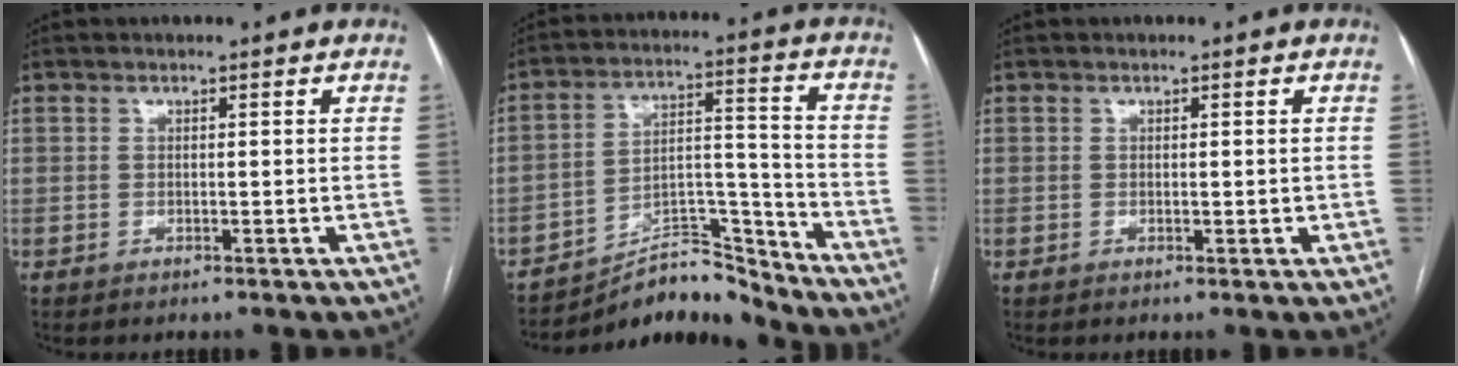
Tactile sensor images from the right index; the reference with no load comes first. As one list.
[{"total": 10.1, "force": [-9.9, 1.8, 1.2], "torque": [-0.010, 0.056, -0.171]}, {"total": 0.9, "force": [0.0, 0.3, 0.9], "torque": [-0.015, -0.003, 0.003]}]